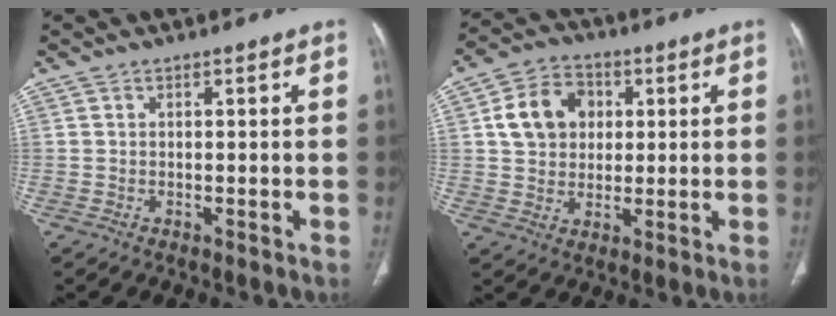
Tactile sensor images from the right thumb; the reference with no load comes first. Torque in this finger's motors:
{"motor_torque": [-0.50, 0.60, 0.24, -0.15, 0.10]}